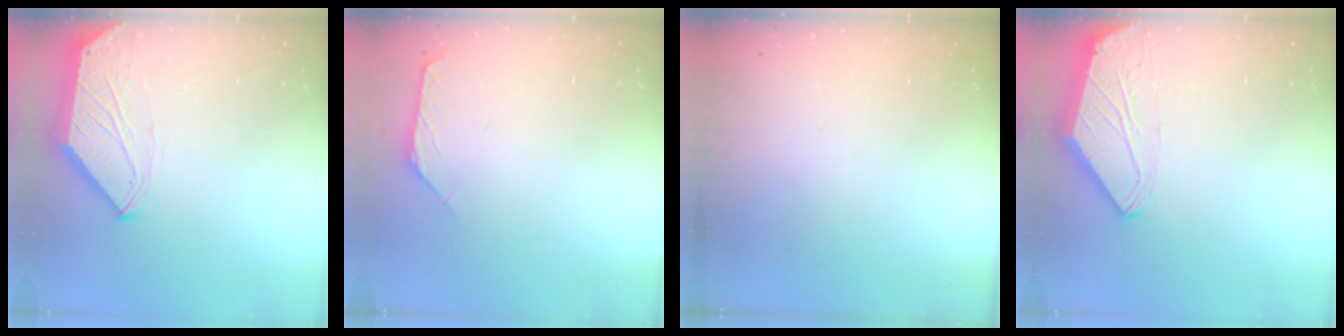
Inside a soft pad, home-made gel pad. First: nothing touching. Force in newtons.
{"total": 1.6, "press": 1.5, "slide": 0.4}
{"total": 0.0}
{"total": 0.0}